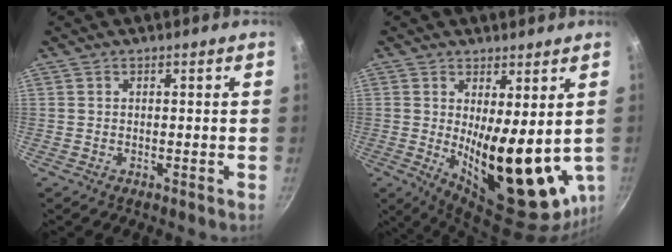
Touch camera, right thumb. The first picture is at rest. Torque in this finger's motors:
{"motor_torque": [2.47, 2.54, 2.42, -0.33, 0.54]}